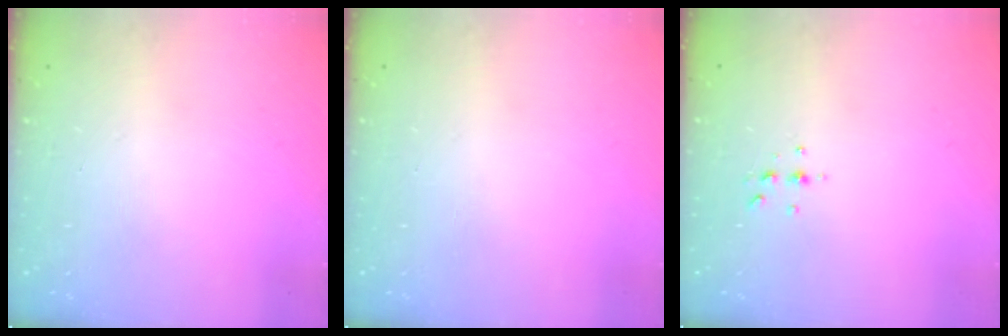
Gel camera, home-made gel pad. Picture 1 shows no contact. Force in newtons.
{"total": 0.0}
{"total": 4.4, "press": 4.3, "slide": 0.5}